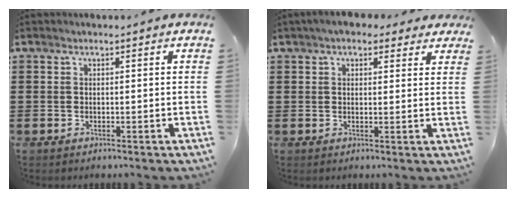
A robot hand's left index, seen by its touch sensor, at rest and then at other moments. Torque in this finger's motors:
{"motor_torque": [2.14, 0.00, 1.03, 0.16]}